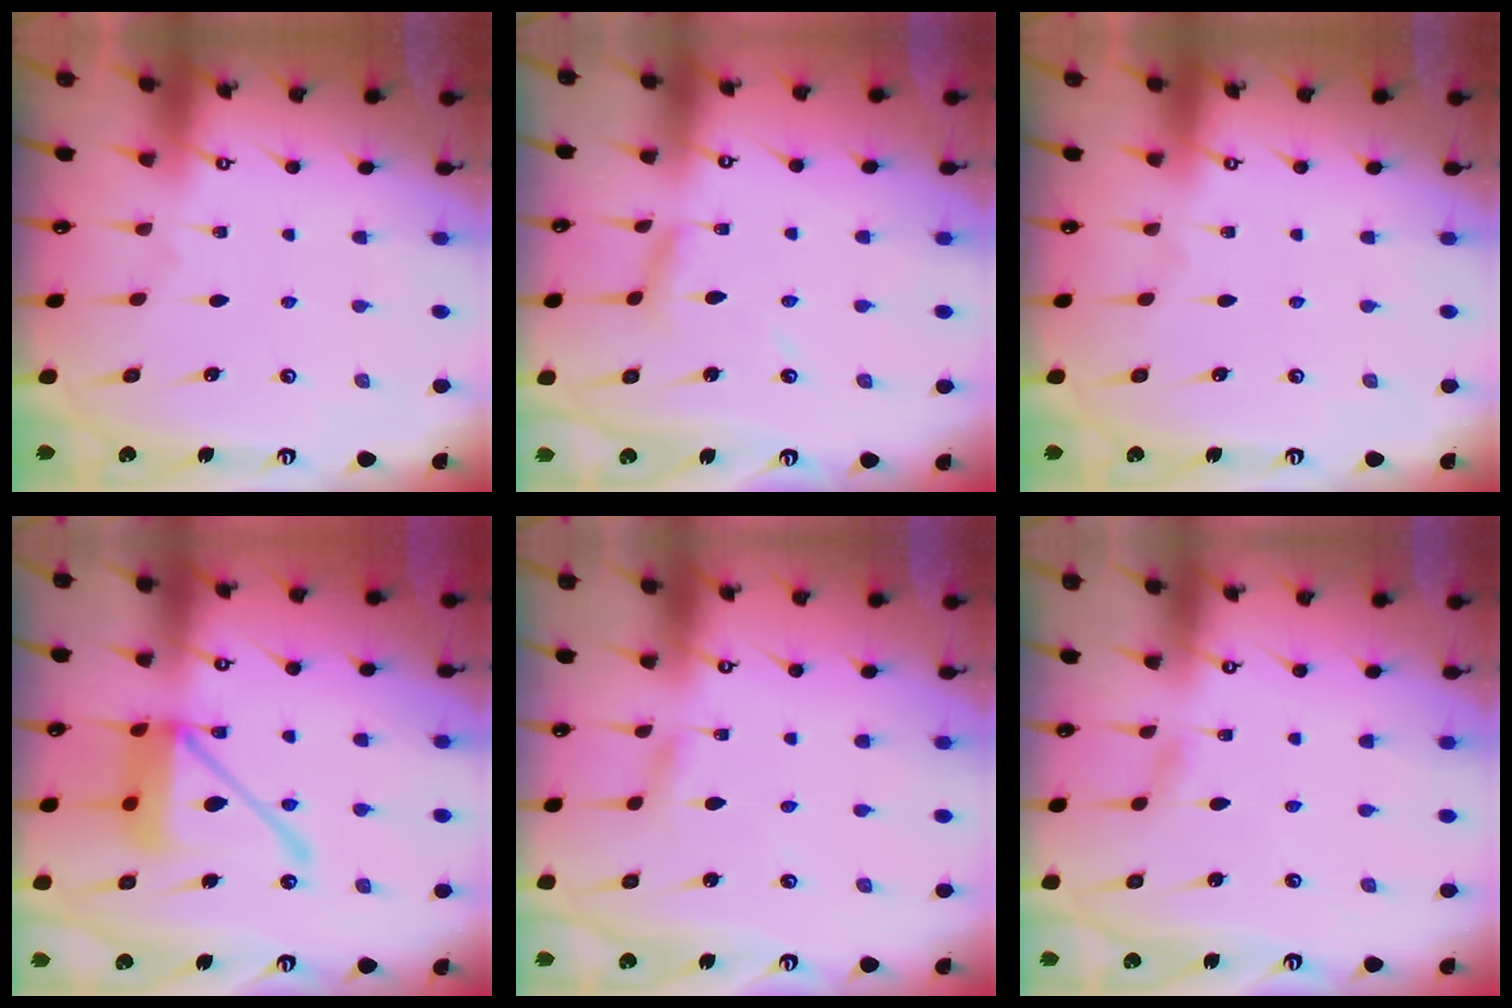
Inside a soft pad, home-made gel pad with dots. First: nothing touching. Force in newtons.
{"total": 6.5, "press": 6.5, "slide": 0.4}
{"total": 0.0}
{"total": 15.1, "press": 14.9, "slide": 2.2}
{"total": 2.5, "press": 2.5, "slide": 0.2}
{"total": 2.5, "press": 2.5, "slide": 0.3}